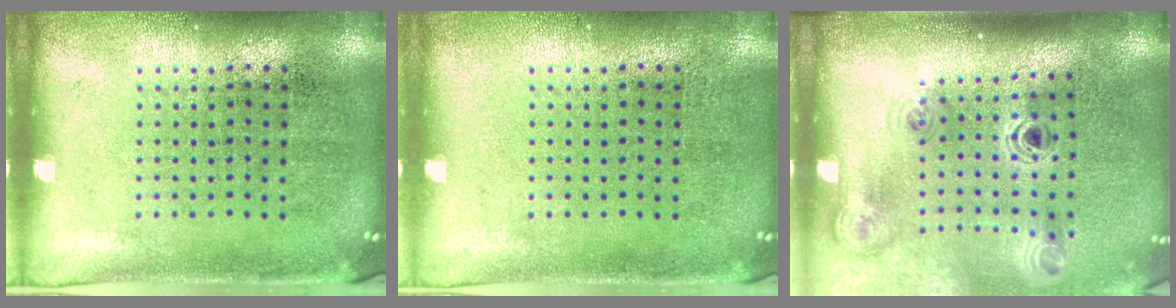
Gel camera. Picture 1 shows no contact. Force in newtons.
{"total": 0.0}
{"total": 1.3, "press": 1.2, "slide": 0.5}